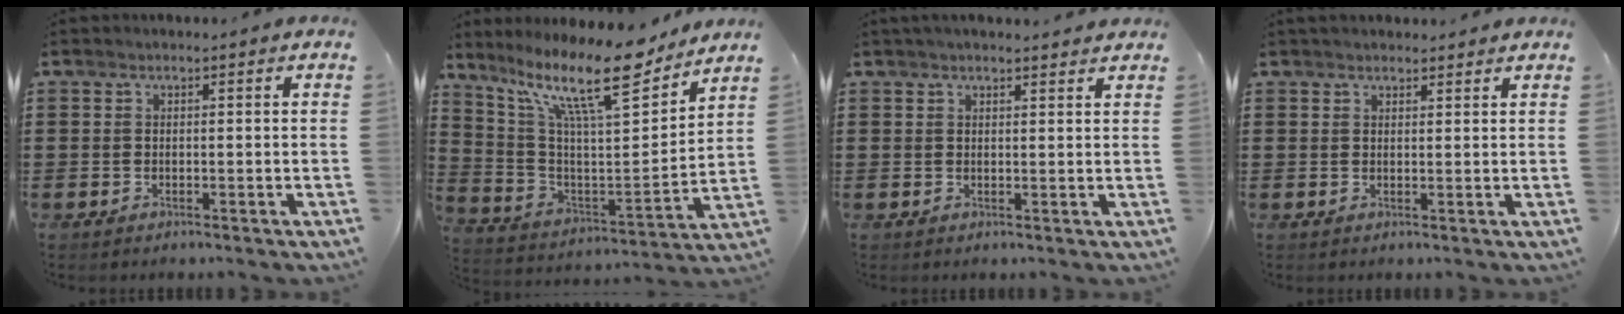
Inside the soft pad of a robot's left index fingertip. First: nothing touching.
{"total": 15.8, "force": [11.2, 3.8, 10.5], "torque": [-0.212, -0.063, 0.187]}
{"total": 1.9, "force": [1.8, 0.1, 0.7], "torque": [-0.016, 0.002, 0.033]}
{"total": 1.6, "force": [1.5, 0.3, 0.2], "torque": [-0.008, 0.003, 0.030]}